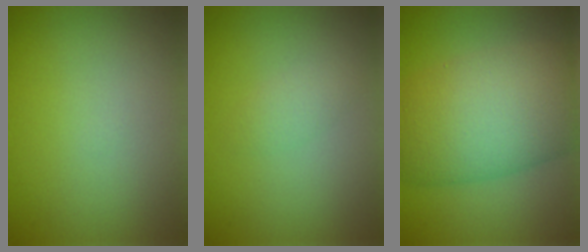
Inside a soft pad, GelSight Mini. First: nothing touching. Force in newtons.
{"total": 1.2, "press": 1.2, "slide": 0.1}
{"total": 10.8, "press": 10.8, "slide": 0.2}